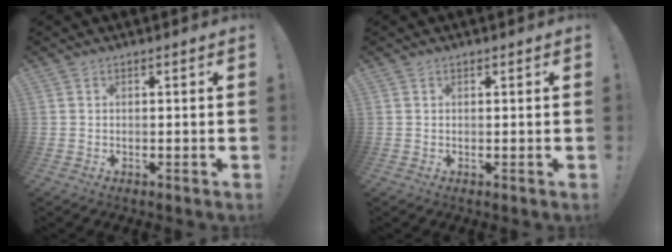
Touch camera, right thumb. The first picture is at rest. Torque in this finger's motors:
{"motor_torque": [0.08, -0.03, -0.05, -0.01, 0.00]}